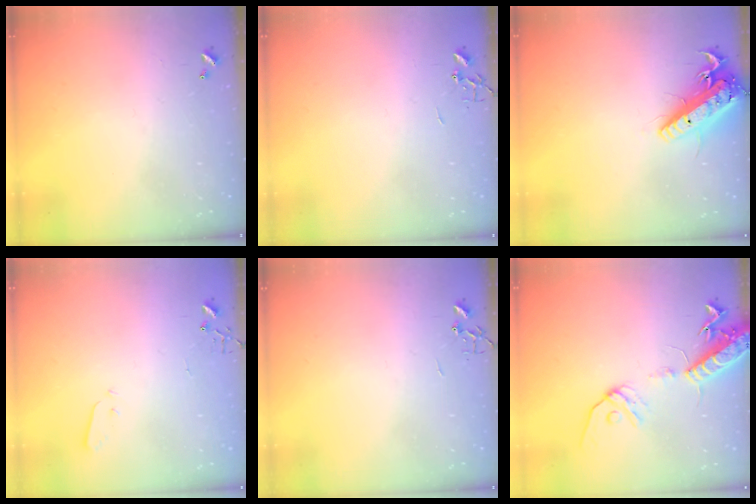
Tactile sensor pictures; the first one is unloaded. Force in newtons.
{"total": 0.0}
{"total": 17.6, "press": 17.2, "slide": 3.6}
{"total": 2.5, "press": 2.5, "slide": 0.4}
{"total": 0.0}
{"total": 15.4, "press": 15.0, "slide": 3.4}